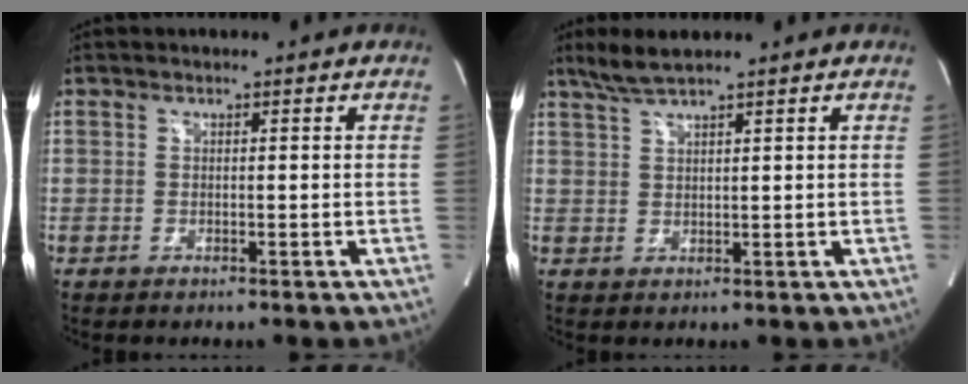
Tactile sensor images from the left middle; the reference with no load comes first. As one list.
[{"total": 4.1, "force": [3.3, -0.1, 2.3], "torque": [-0.056, 0.010, 0.070]}]